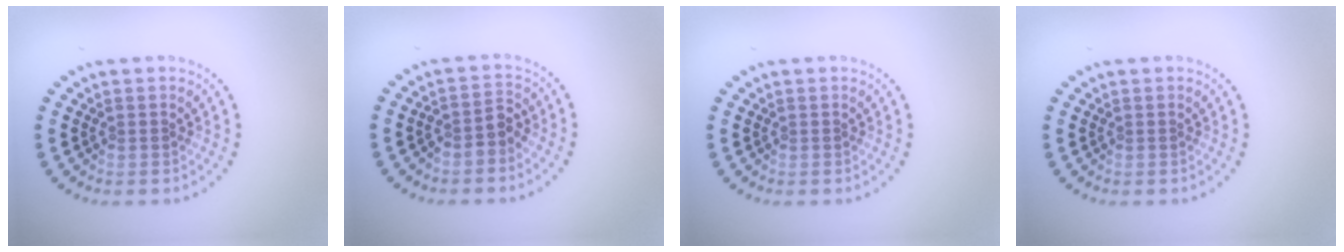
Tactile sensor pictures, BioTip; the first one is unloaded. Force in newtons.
{"total": 2.0, "press": 1.7, "slide": 1.1}
{"total": 0.0}
{"total": 0.0}